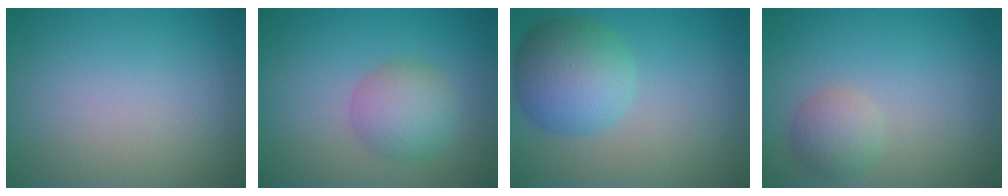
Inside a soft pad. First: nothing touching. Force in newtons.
{"total": 3.8, "press": 3.8, "slide": 0.2}
{"total": 6.1, "press": 6.1, "slide": 0.1}
{"total": 2.3, "press": 2.3, "slide": 0.2}